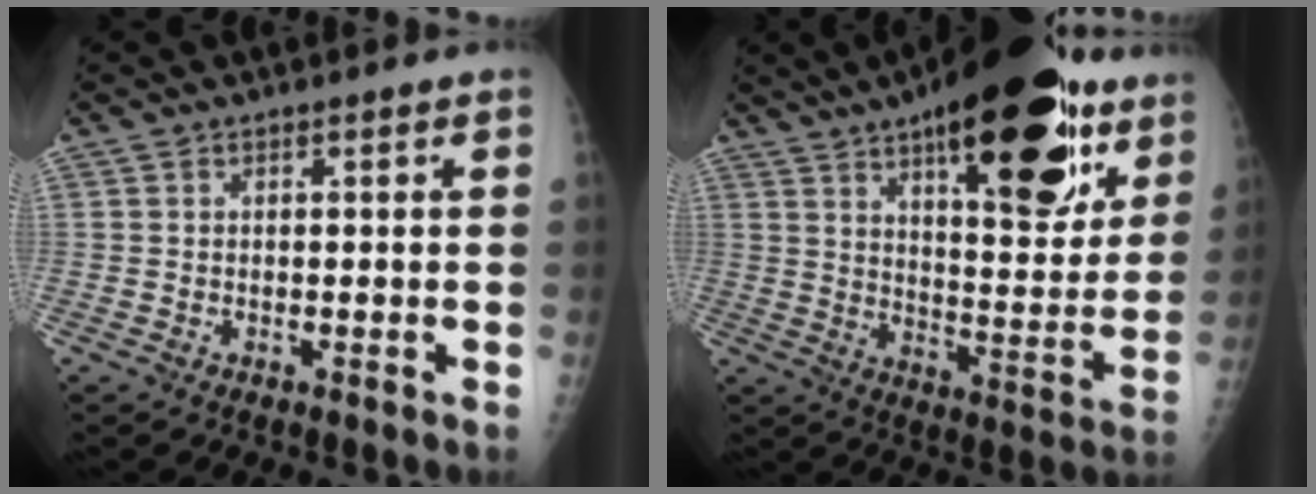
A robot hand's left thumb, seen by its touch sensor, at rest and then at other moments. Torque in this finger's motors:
{"motor_torque": [2.59, 2.31, 1.64, -1.13, 0.47]}